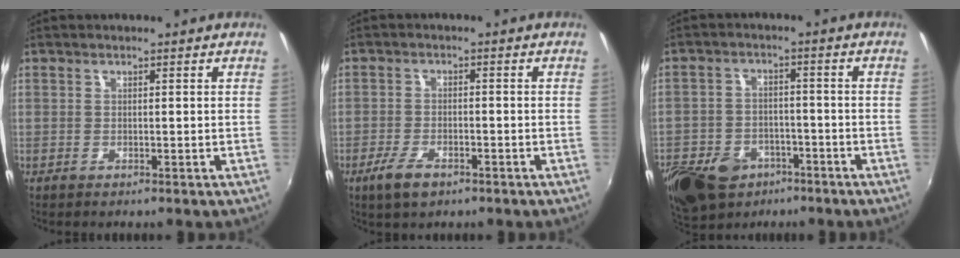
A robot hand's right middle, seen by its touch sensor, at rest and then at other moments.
{"total": 5.3, "force": [-3.4, 2.3, 3.4], "torque": [-0.088, -0.011, -0.061]}
{"total": 18.8, "force": [-11.3, 12.2, 8.9], "torque": [-0.235, -0.014, -0.175]}